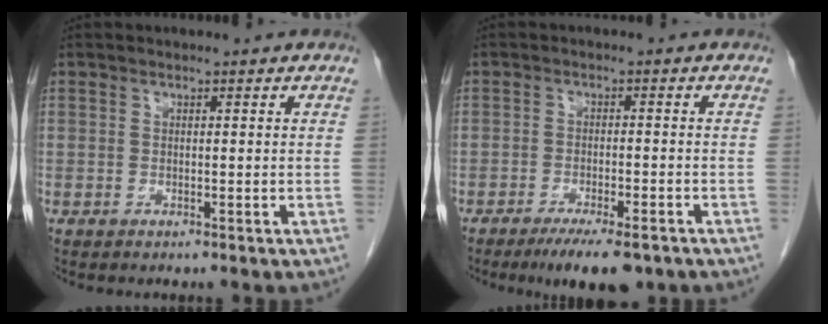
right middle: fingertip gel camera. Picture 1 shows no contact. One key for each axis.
{"total": 7.9, "fx": -5.8, "fy": 1.8, "fz": 5.1, "tx": -0.069, "ty": -0.012, "tz": -0.085}